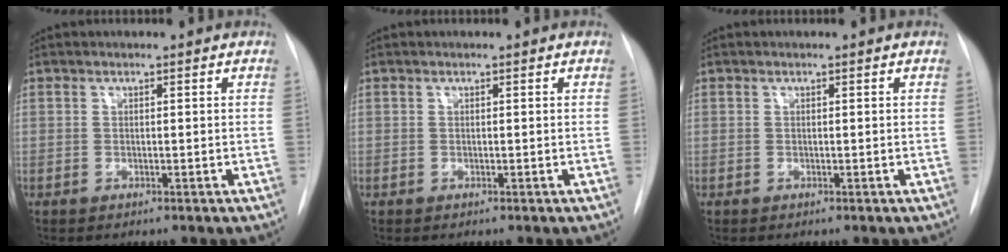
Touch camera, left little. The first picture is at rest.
{"total": 0.0}
{"total": 0.0}